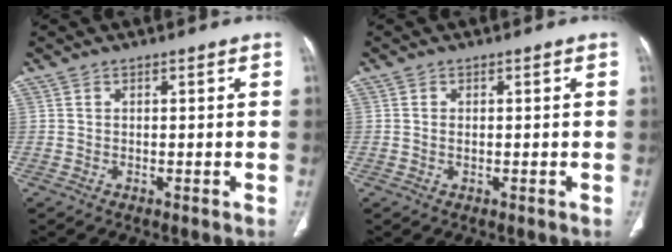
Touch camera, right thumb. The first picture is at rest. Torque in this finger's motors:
{"motor_torque": [-0.07, 0.14, 0.04, 0.41, -0.08]}